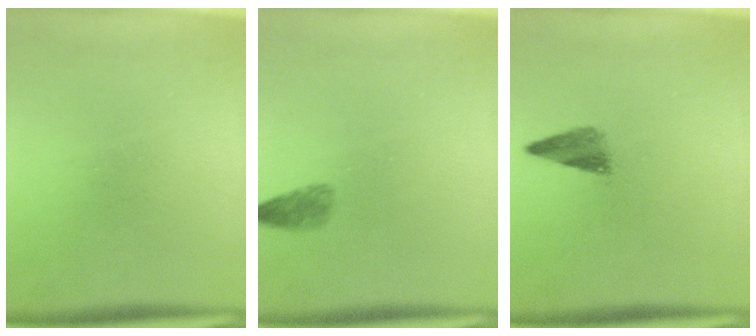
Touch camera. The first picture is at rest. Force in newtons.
{"total": 1.8}
{"total": 2.9}